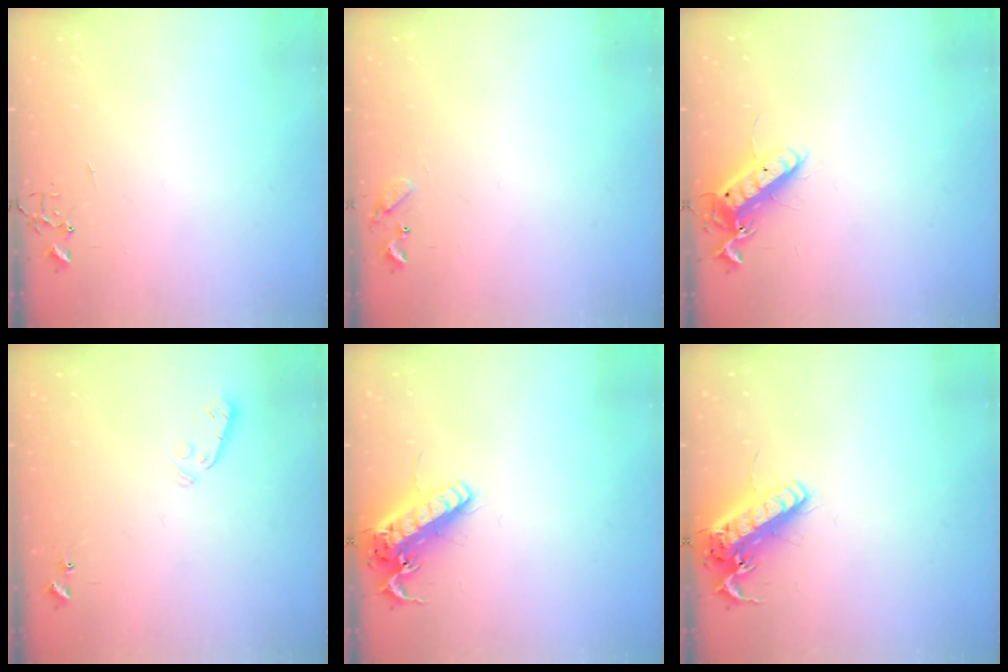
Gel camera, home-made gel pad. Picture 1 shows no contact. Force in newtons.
{"total": 7.0, "press": 7.0, "slide": 0.6}
{"total": 12.5, "press": 12.5, "slide": 1.1}
{"total": 3.1, "press": 3.0, "slide": 0.9}
{"total": 16.4, "press": 16.1, "slide": 3.2}
{"total": 16.4, "press": 16.1, "slide": 3.2}